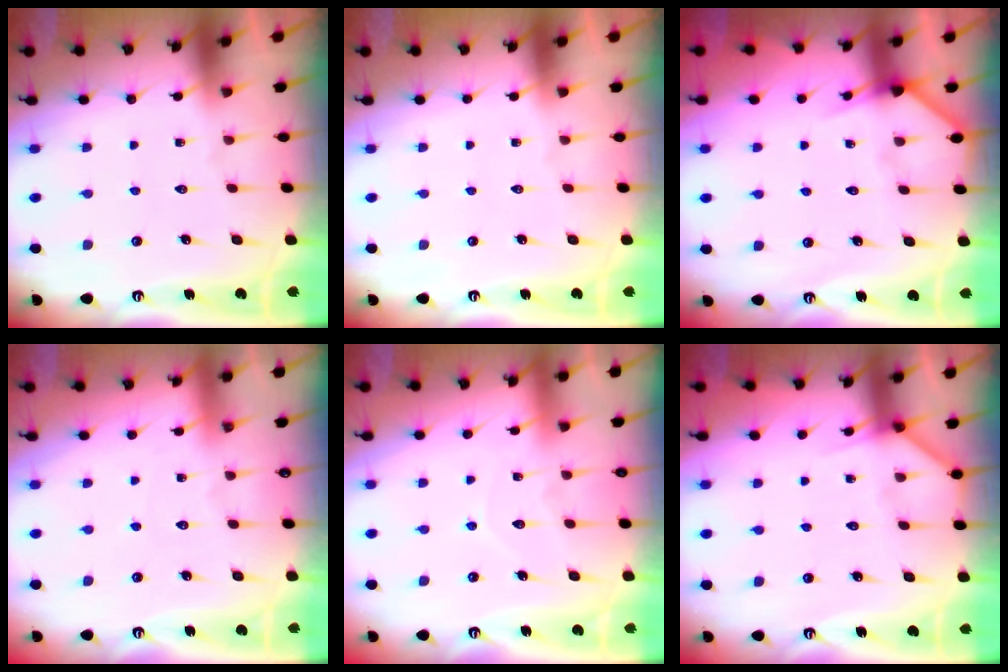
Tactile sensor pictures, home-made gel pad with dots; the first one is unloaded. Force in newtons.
{"total": 0.0}
{"total": 4.8, "press": 4.8, "slide": 0.3}
{"total": 2.4, "press": 2.4, "slide": 0.3}
{"total": 5.8, "press": 5.7, "slide": 0.6}
{"total": 4.5, "press": 4.5, "slide": 0.4}